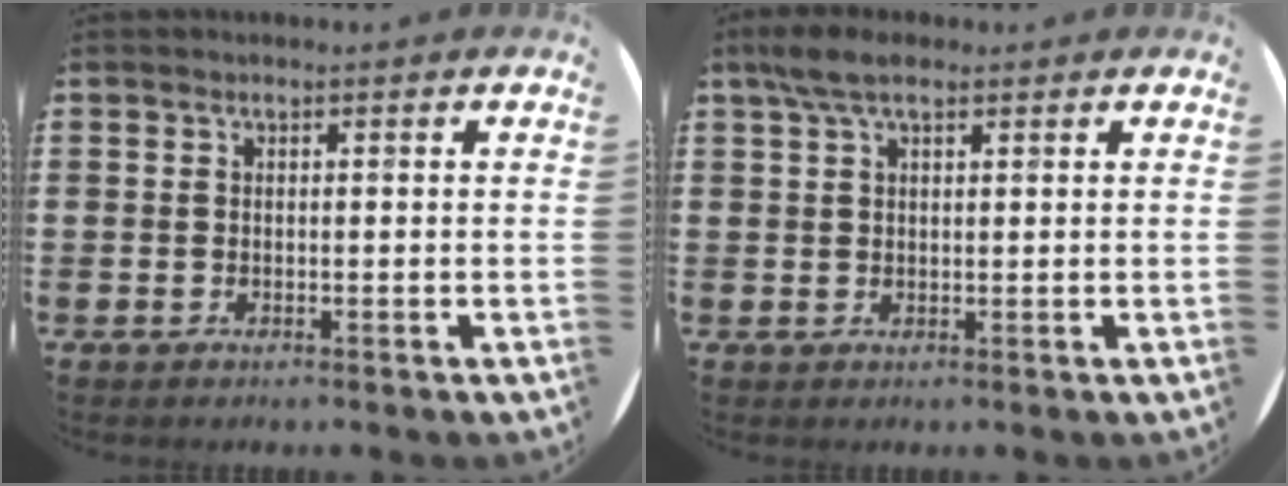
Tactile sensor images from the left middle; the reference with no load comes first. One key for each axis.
{"total": 3.9, "fx": 2.8, "fy": 1.5, "fz": 2.3, "tx": -0.051, "ty": 0.008, "tz": 0.051}